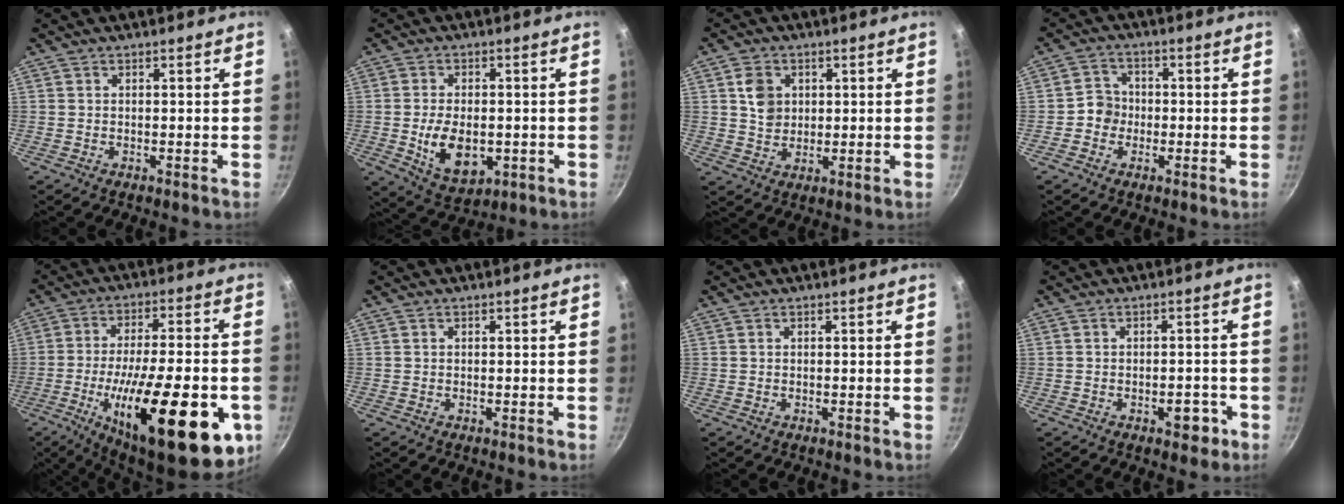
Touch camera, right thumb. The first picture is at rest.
{"total": 10.4, "force": [-1.6, 6.5, 8.0], "torque": [-0.126, -0.005, -0.010]}
{"total": 6.1, "force": [1.6, 5.0, 3.2], "torque": [-0.036, -0.003, 0.029]}
{"total": 4.3, "force": [-1.0, 4.0, 1.3], "torque": [0.010, 0.017, -0.027]}
{"total": 29.8, "force": [-9.8, 10.0, 26.3], "torque": [-0.366, 0.011, -0.144]}
{"total": 0.0}
{"total": 0.0}
{"total": 3.9, "force": [-1.8, 2.1, 2.7], "torque": [-0.018, 0.017, -0.018]}